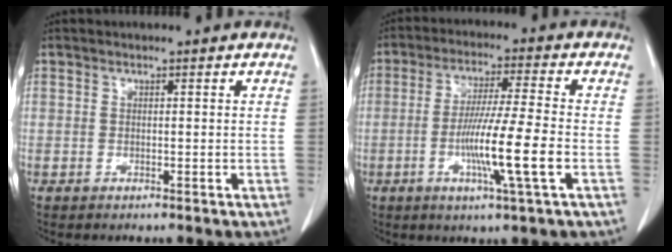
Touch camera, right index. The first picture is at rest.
{"total": 10.7, "force": [-2.9, -0.7, 10.3], "torque": [-0.192, -0.014, -0.056]}